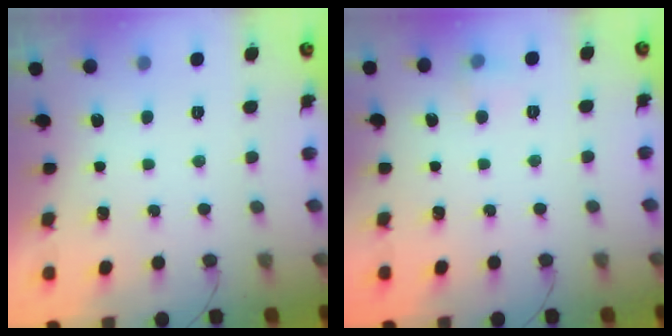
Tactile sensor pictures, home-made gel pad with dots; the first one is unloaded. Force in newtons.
{"total": 5.0, "press": 3.7, "slide": 3.5}